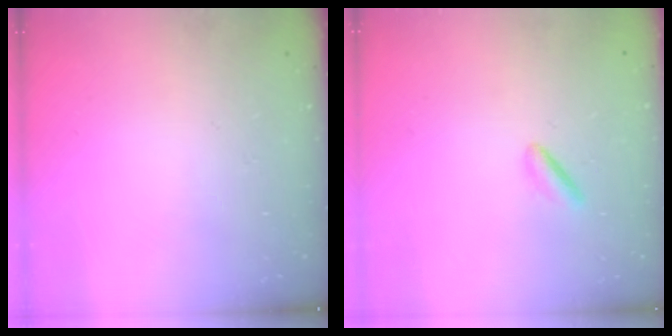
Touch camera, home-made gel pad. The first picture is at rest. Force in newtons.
{"total": 2.2, "press": 2.1, "slide": 0.8}